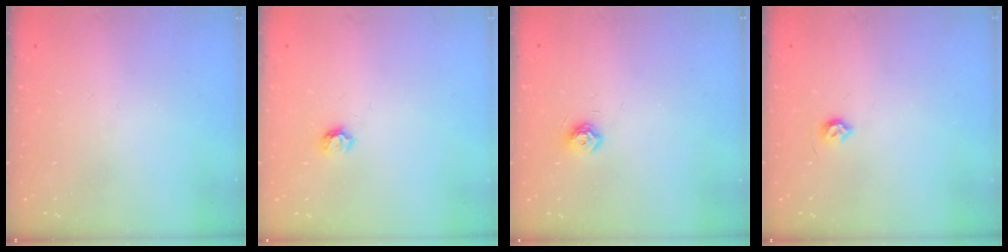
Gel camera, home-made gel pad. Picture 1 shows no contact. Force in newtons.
{"total": 5.5, "press": 5.4, "slide": 0.6}
{"total": 7.6, "press": 7.5, "slide": 1.1}
{"total": 4.5, "press": 4.5, "slide": 0.7}